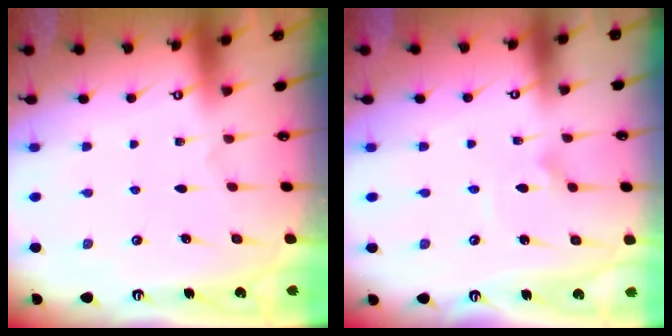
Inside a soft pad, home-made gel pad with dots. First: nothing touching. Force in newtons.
{"total": 2.2, "press": 2.2, "slide": 0.1}